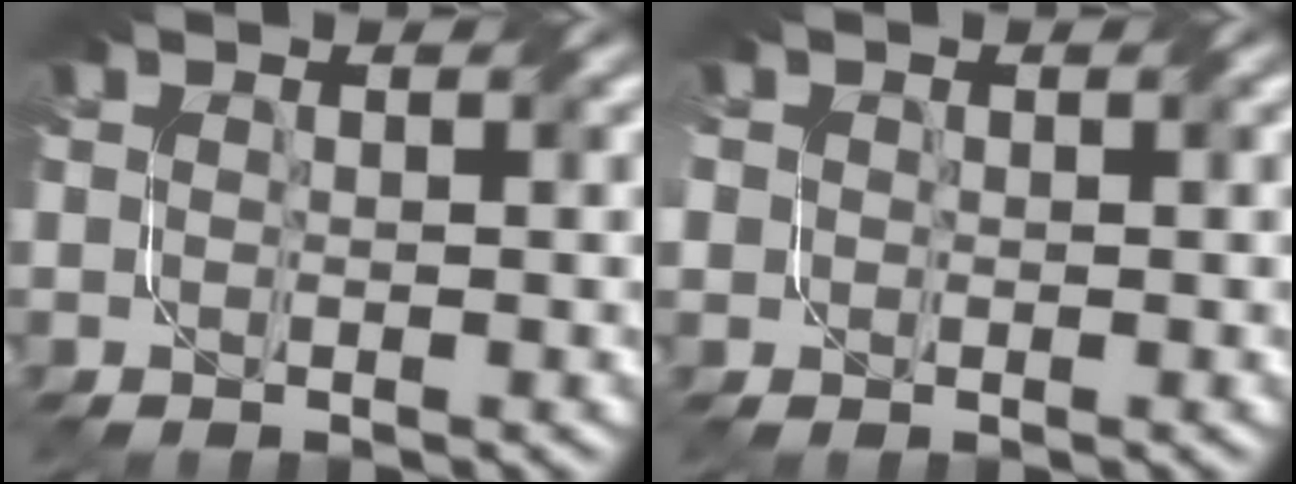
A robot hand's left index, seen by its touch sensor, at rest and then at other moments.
{"total": 1.6, "force": [0.3, 1.5, 0.4], "torque": [-0.010, 0.001, 0.005]}